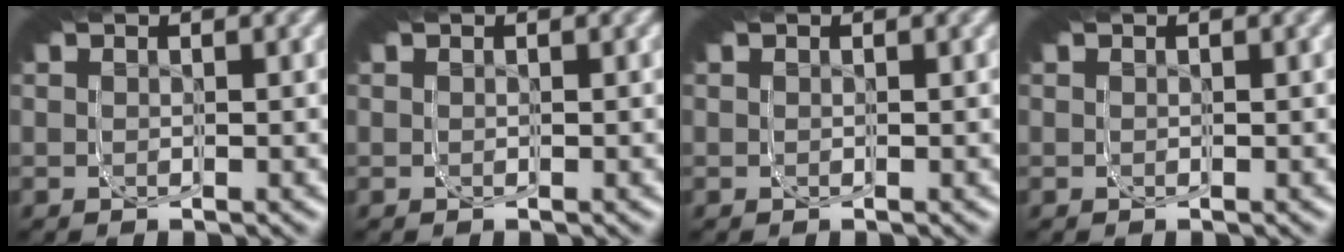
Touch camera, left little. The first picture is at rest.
{"total": 0.0}
{"total": 0.0}
{"total": 0.0}